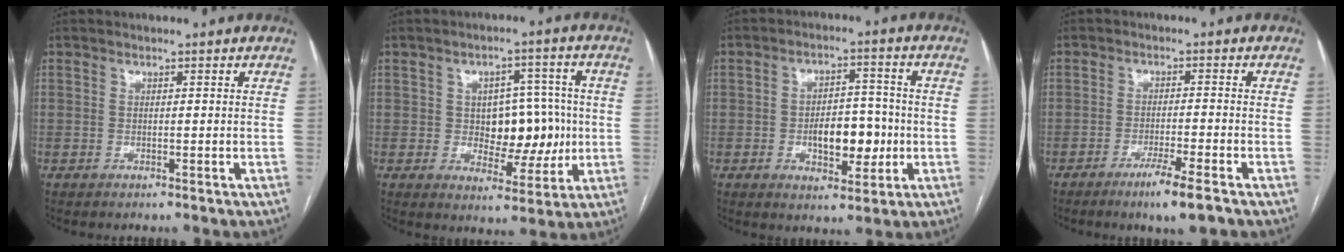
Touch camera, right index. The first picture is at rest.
{"total": 9.4, "force": [-0.2, 5.6, 7.6], "torque": [-0.100, 0.021, 0.007]}
{"total": 9.1, "force": [-1.7, 4.3, 7.8], "torque": [-0.123, 0.012, -0.020]}
{"total": 5.6, "force": [-3.7, -0.3, 4.2], "torque": [-0.070, -0.011, -0.064]}